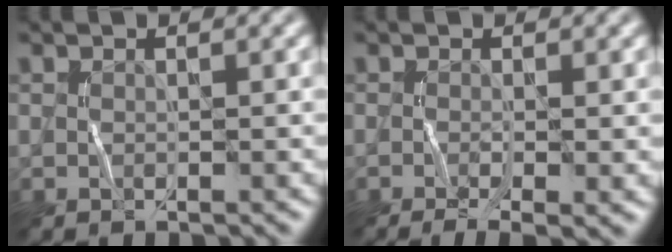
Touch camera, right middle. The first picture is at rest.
{"total": 3.1, "force": [-1.5, 0.6, 2.6], "torque": [-0.045, -0.003, -0.022]}